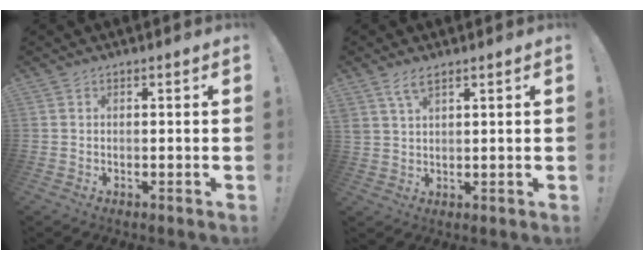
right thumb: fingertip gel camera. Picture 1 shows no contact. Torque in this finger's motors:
{"motor_torque": [-0.52, 0.93, 0.23, 0.42, 0.19]}